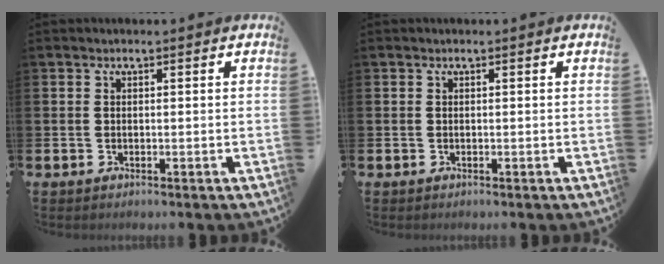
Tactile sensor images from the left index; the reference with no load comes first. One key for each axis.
{"total": 0.0}